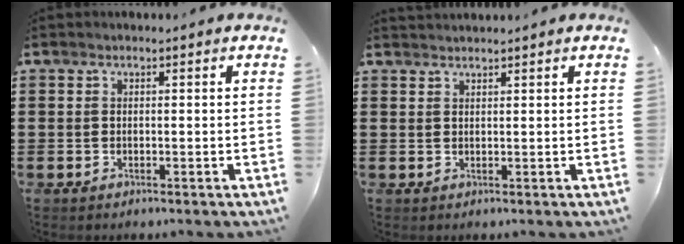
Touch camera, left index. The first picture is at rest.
{"total": 1.0, "force": [1.0, 0.0, 0.0], "torque": [-0.002, -0.001, 0.021]}